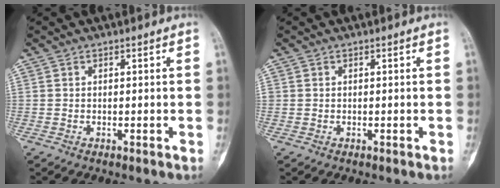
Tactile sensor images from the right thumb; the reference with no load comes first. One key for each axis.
{"total": 0.0}